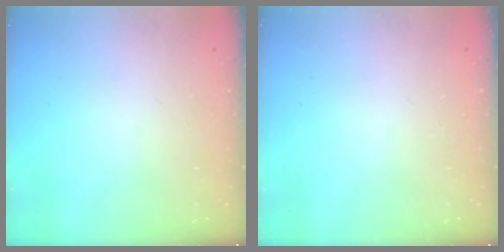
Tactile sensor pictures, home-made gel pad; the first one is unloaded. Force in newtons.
{"total": 0.0}